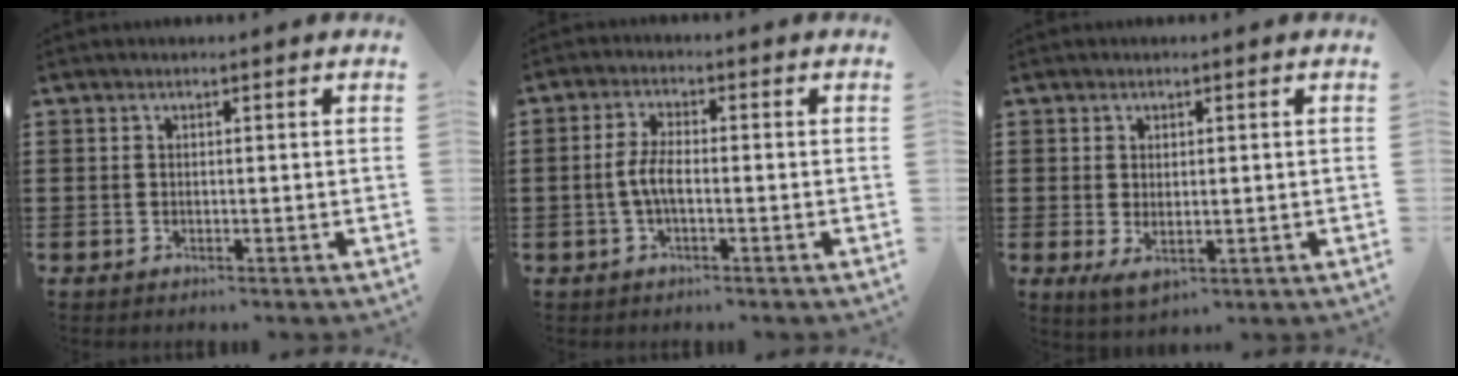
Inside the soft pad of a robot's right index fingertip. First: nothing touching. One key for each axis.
{"total": 3.9, "fx": -0.9, "fy": 1.2, "fz": 3.6, "tx": -0.095, "ty": -0.006, "tz": -0.027}
{"total": 2.3, "fx": 0.1, "fy": 1.4, "fz": 1.8, "tx": -0.044, "ty": -0.002, "tz": 0.000}